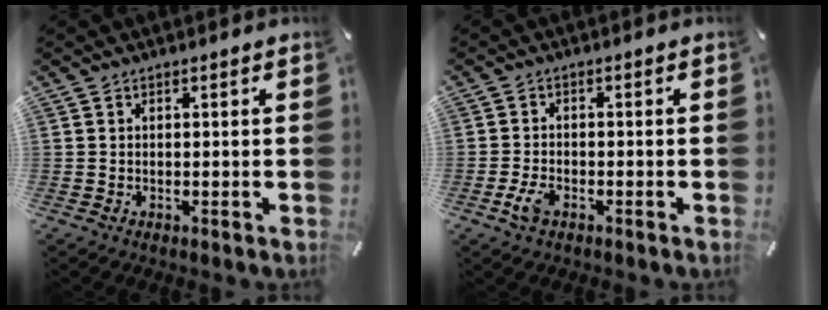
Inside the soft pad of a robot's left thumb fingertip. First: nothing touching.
{"total": 3.8, "force": [-1.8, 2.2, 2.5], "torque": [-0.061, 0.000, -0.035]}